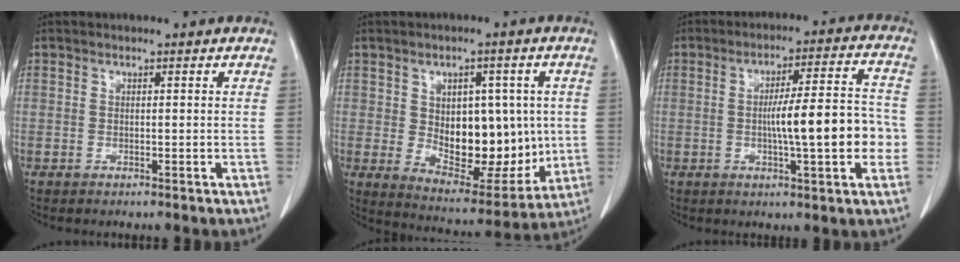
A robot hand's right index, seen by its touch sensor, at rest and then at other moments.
{"total": 15.3, "force": [0.5, 8.5, 12.7], "torque": [-0.181, -0.001, 0.033]}
{"total": 12.1, "force": [-1.8, 1.5, 11.9], "torque": [-0.180, 0.018, -0.026]}